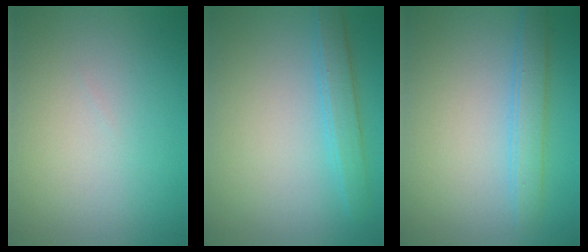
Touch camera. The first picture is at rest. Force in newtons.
{"total": 2.5, "press": 2.5, "slide": 0.1}
{"total": 2.0, "press": 2.0, "slide": 0.1}